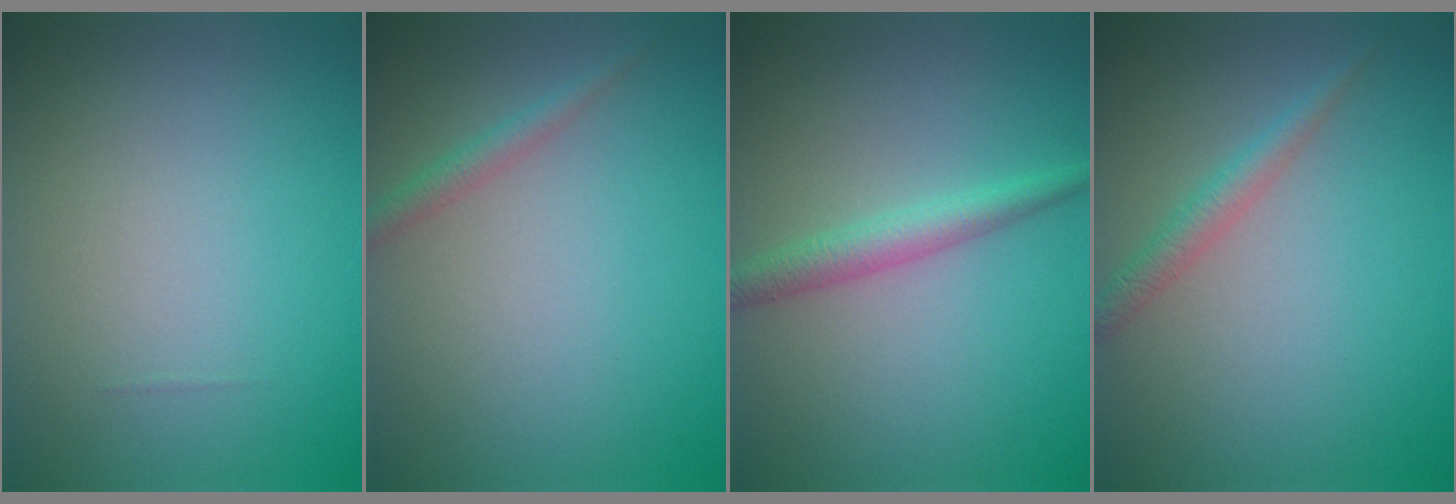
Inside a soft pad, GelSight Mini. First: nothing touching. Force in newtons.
{"total": 1.5, "press": 1.5, "slide": 0.0}
{"total": 2.4, "press": 2.4, "slide": 0.0}
{"total": 1.8, "press": 1.8, "slide": 0.0}